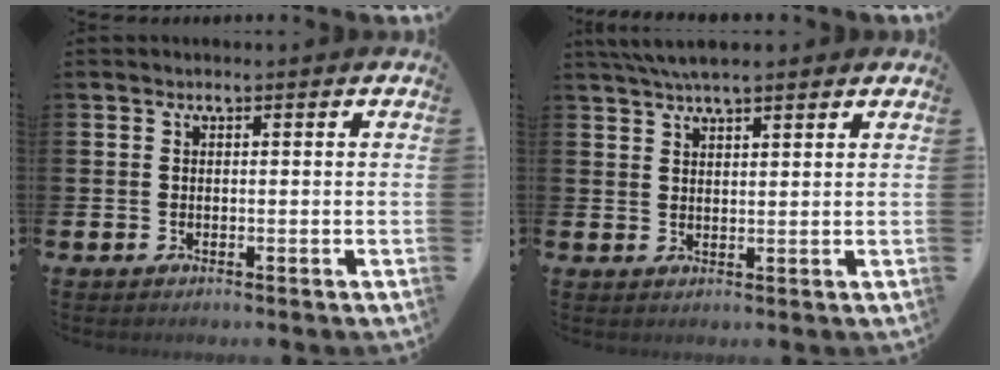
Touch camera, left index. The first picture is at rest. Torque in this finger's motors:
{"motor_torque": [0.73, -1.15, 0.09, 0.05]}